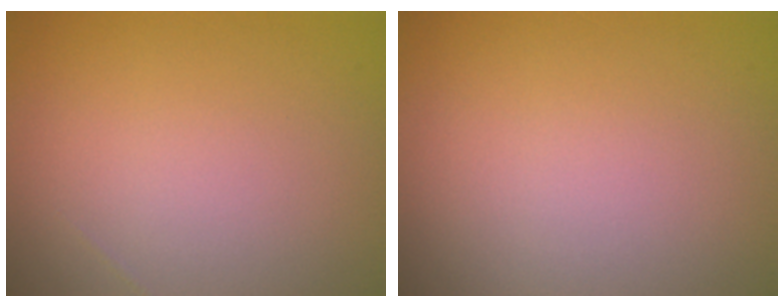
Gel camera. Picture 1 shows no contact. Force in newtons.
{"total": 0.0}